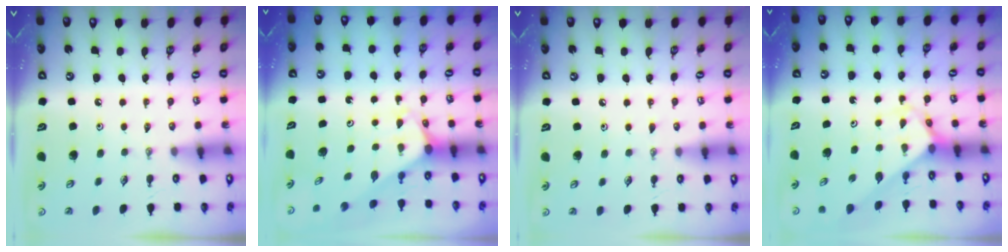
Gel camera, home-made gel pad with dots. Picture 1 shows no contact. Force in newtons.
{"total": 2.0, "press": 2.0, "slide": 0.2}
{"total": 3.3, "press": 3.3, "slide": 0.4}
{"total": 3.2, "press": 3.2, "slide": 0.1}